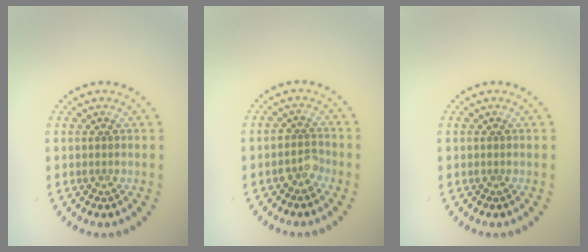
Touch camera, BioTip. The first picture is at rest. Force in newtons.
{"total": 1.7, "press": 1.4, "slide": 1.0}
{"total": 0.0}